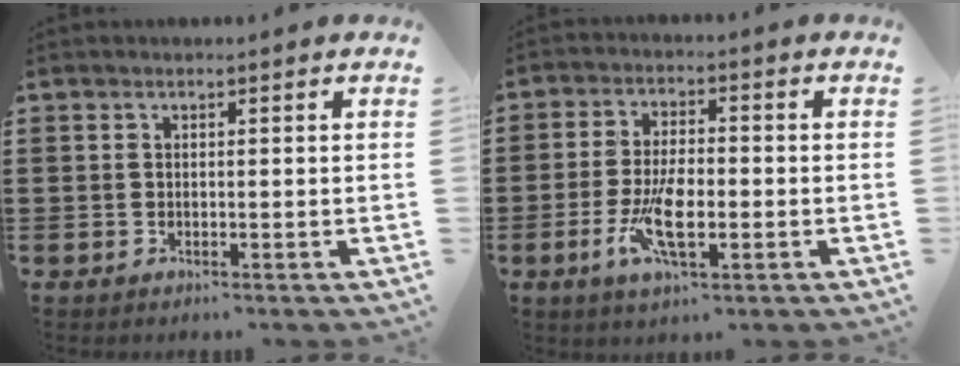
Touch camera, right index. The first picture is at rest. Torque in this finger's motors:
{"motor_torque": [1.45, 0.69, 0.36, 0.21]}